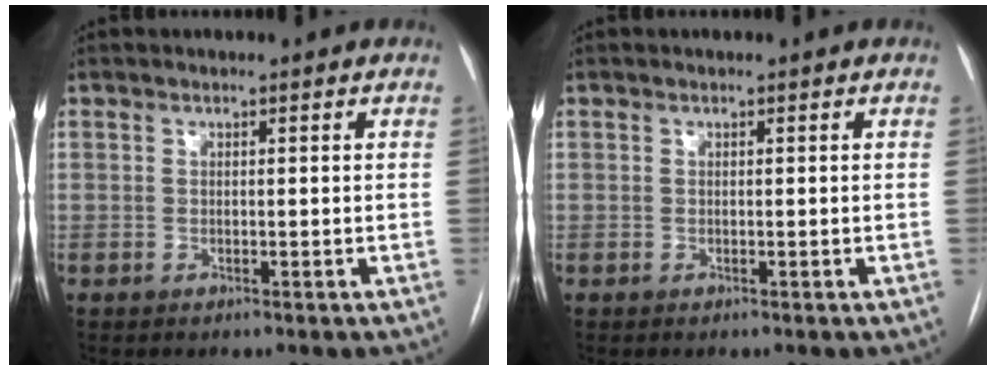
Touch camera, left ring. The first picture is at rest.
{"total": 0.0}